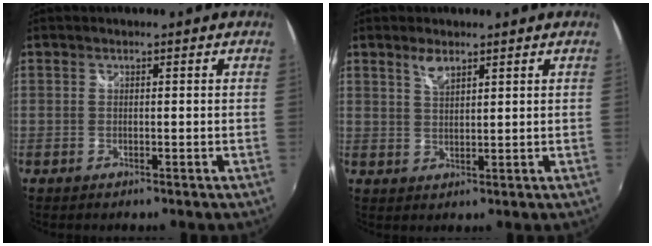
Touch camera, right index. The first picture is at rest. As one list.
[{"total": 3.1, "force": [2.2, 1.1, 1.9], "torque": [-0.032, 0.000, 0.040]}]